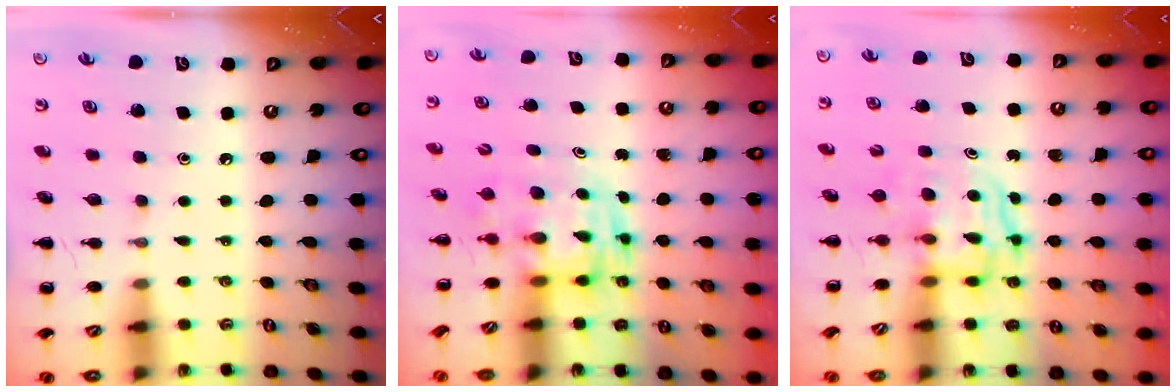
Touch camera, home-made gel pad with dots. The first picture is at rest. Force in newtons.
{"total": 2.8, "press": 2.8, "slide": 0.6}
{"total": 3.6, "press": 3.5, "slide": 0.3}